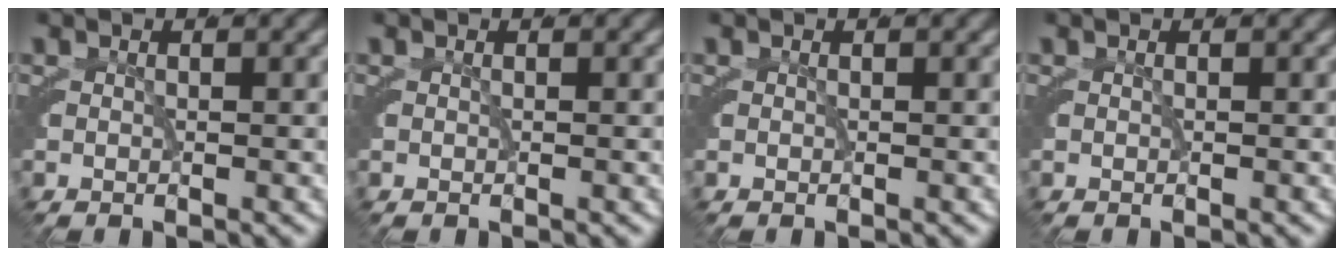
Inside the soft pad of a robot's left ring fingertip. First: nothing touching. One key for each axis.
{"total": 0.0}
{"total": 0.0}
{"total": 0.0}